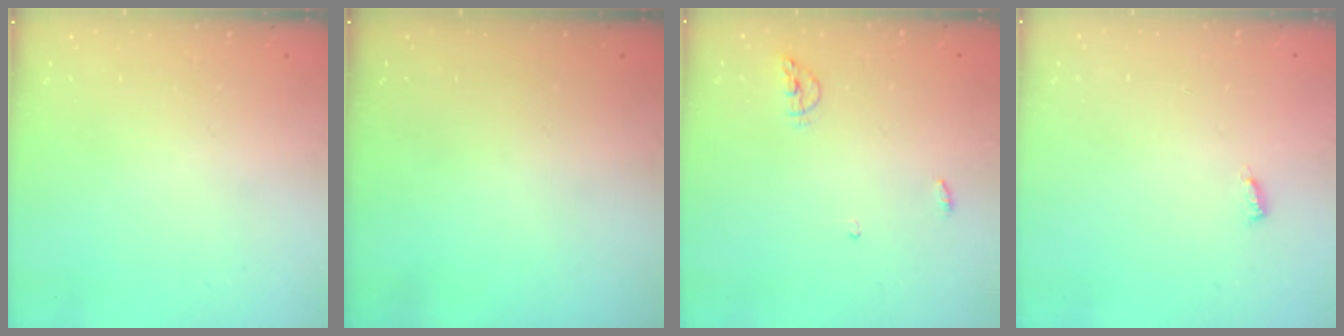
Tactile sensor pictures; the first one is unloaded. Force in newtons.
{"total": 0.0}
{"total": 5.2, "press": 5.2, "slide": 0.7}
{"total": 3.4, "press": 3.4, "slide": 0.3}